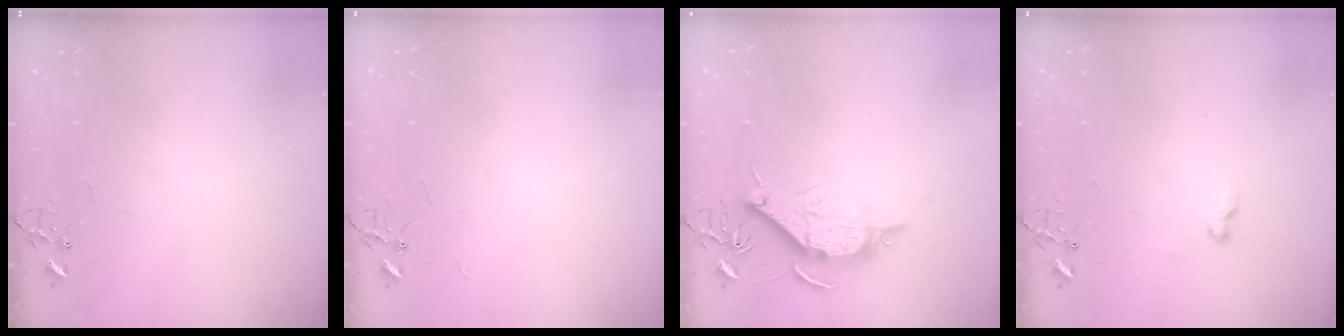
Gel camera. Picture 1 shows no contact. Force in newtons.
{"total": 1.8, "press": 1.8, "slide": 0.2}
{"total": 12.0, "press": 12.0, "slide": 0.6}
{"total": 5.9, "press": 5.9, "slide": 0.8}